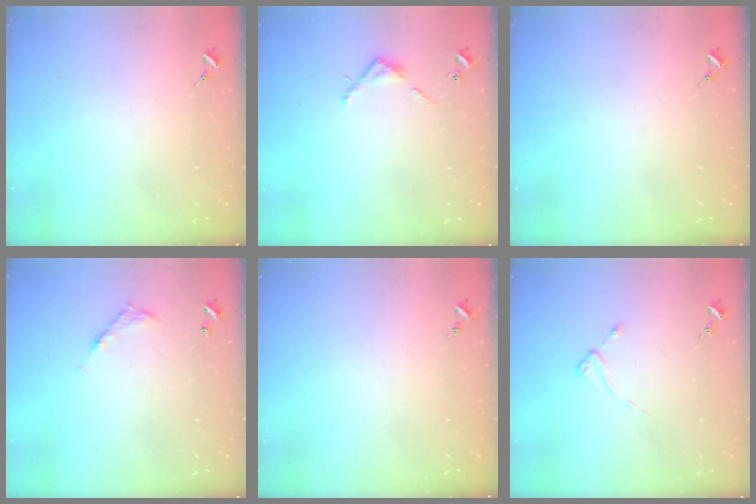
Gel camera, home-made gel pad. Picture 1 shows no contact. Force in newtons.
{"total": 3.7, "press": 3.7, "slide": 0.2}
{"total": 0.0}
{"total": 5.3, "press": 5.3, "slide": 0.4}
{"total": 0.0}
{"total": 1.9, "press": 1.8, "slide": 0.3}